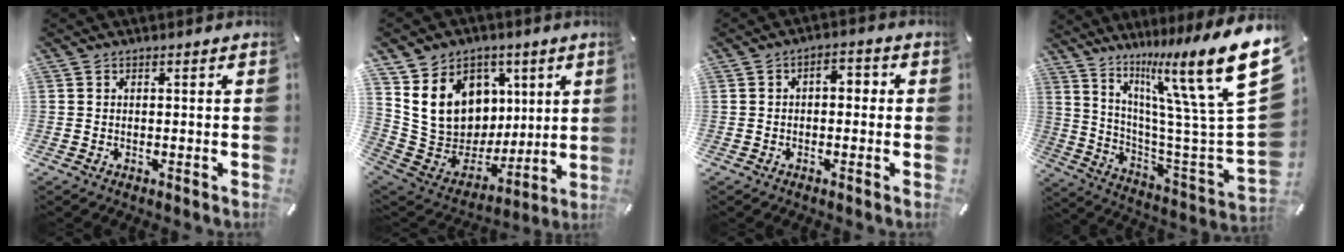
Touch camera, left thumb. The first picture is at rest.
{"total": 17.0, "force": [5.8, 14.4, 6.9], "torque": [-0.113, -0.041, 0.132]}
{"total": 3.3, "force": [-1.0, 1.9, 2.6], "torque": [-0.042, 0.016, -0.025]}
{"total": 24.8, "force": [13.8, 4.4, 20.1], "torque": [-0.311, -0.104, 0.218]}